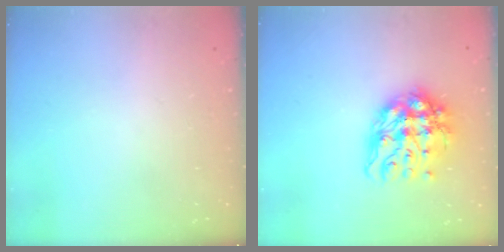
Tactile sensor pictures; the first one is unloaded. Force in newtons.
{"total": 14.2, "press": 14.1, "slide": 1.7}